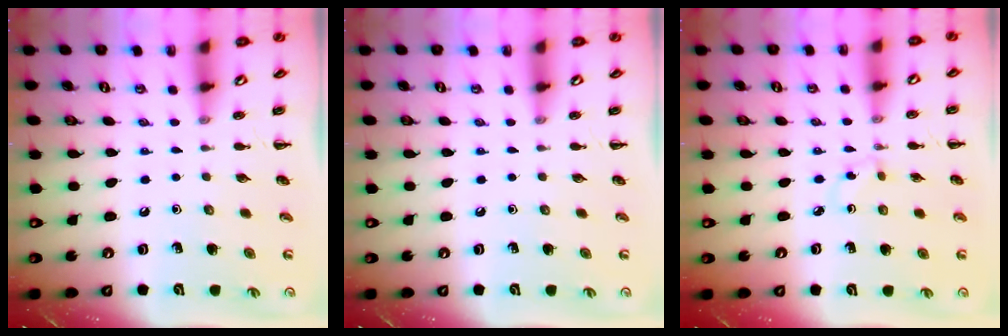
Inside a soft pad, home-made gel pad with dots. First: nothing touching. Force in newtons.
{"total": 0.0}
{"total": 2.6, "press": 2.4, "slide": 1.0}